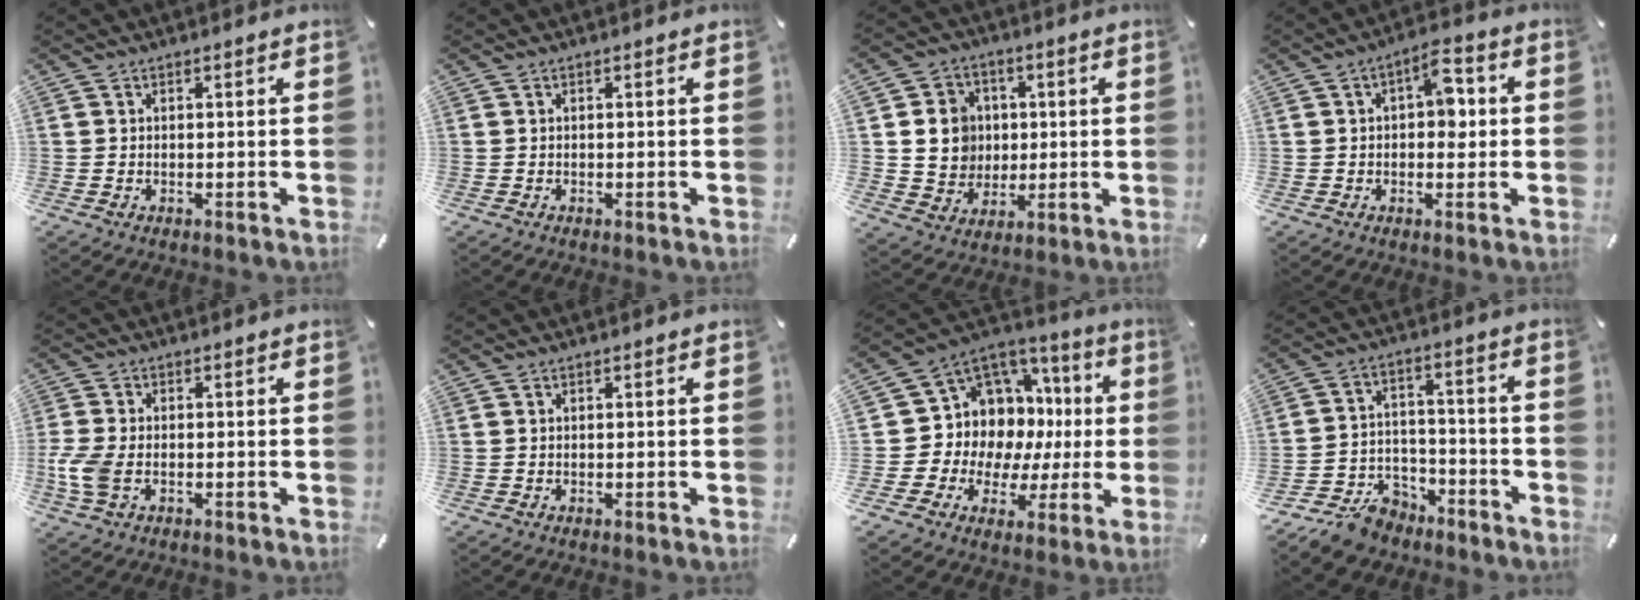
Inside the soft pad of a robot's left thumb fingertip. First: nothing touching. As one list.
[{"total": 0.0}, {"total": 10.3, "force": [1.1, 9.7, 3.4], "torque": [-0.042, 0.007, 0.029]}, {"total": 6.7, "force": [0.6, 3.8, 5.5], "torque": [-0.066, 0.002, 0.001]}, {"total": 6.5, "force": [-1.6, 3.8, 4.9], "torque": [-0.119, -0.002, -0.032]}, {"total": 0.0}, {"total": 9.8, "force": [3.4, 8.9, 2.5], "torque": [-0.051, -0.071, 0.078]}, {"total": 10.5, "force": [-8.0, 6.1, 3.1], "torque": [-0.049, 0.054, -0.147]}]